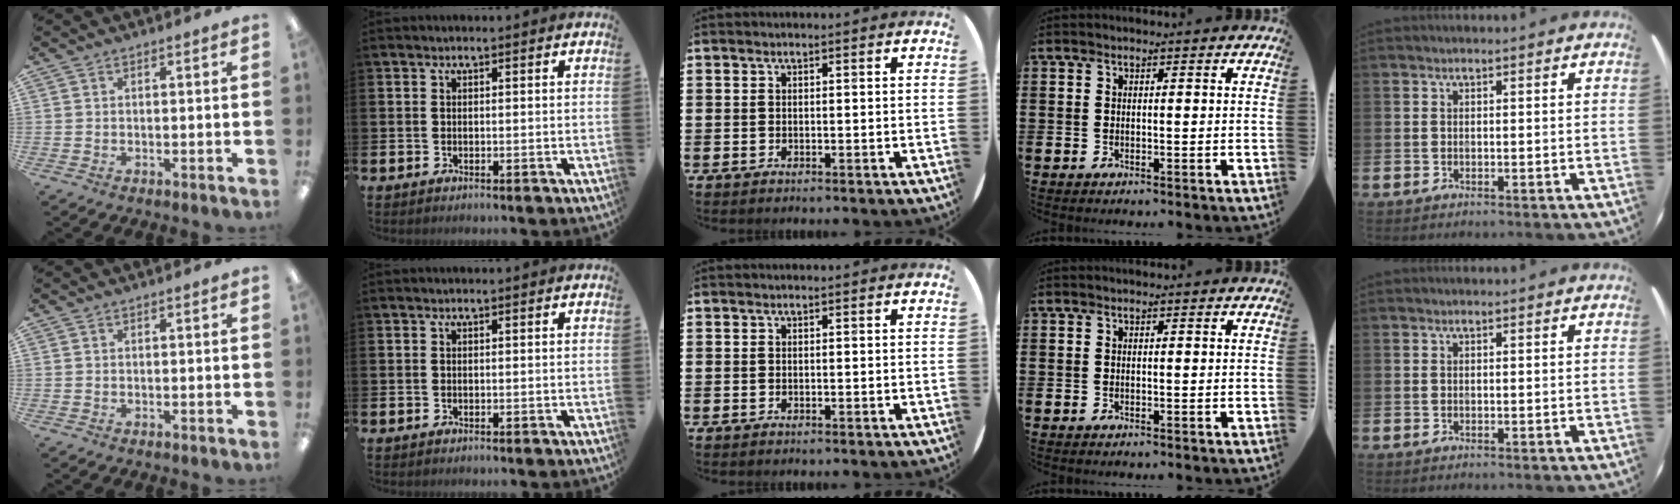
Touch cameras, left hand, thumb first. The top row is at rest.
{}